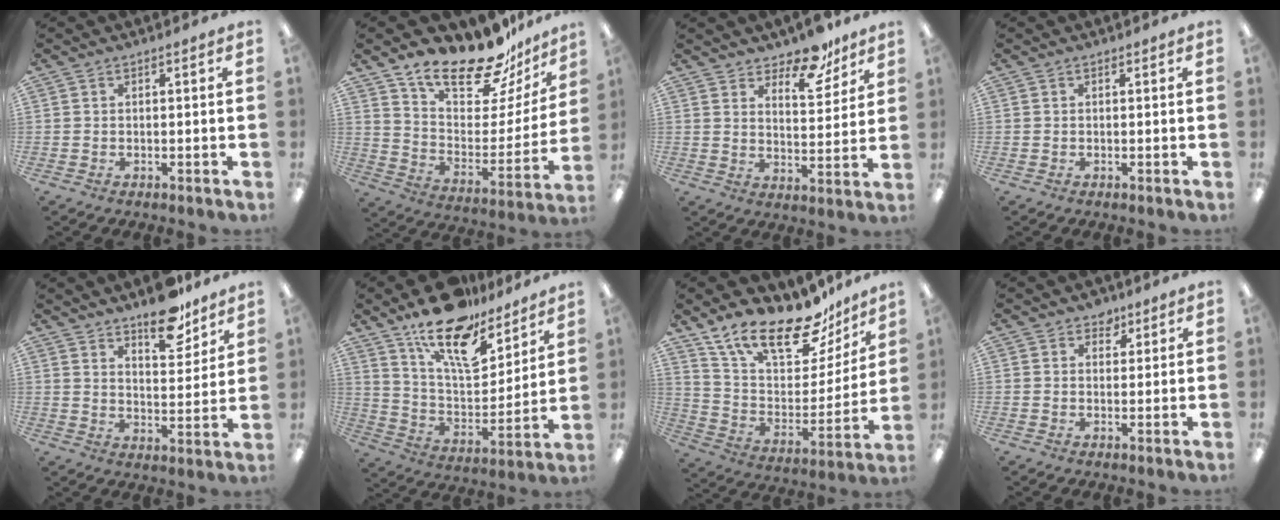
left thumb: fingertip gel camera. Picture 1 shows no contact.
{"total": 20.3, "force": [17.1, 7.0, 8.4], "torque": [-0.133, -0.132, 0.295]}
{"total": 9.9, "force": [8.4, 4.1, 3.5], "torque": [-0.032, -0.061, 0.147]}
{"total": 0.0}
{"total": 10.9, "force": [9.0, 4.1, 4.7], "torque": [-0.047, -0.064, 0.156]}
{"total": 18.3, "force": [13.5, 7.6, 9.6], "torque": [-0.160, -0.095, 0.236]}
{"total": 22.4, "force": [16.6, 8.8, 12.2], "torque": [-0.202, -0.113, 0.292]}
{"total": 3.3, "force": [2.4, 2.2, 0.5], "torque": [0.000, -0.005, 0.042]}